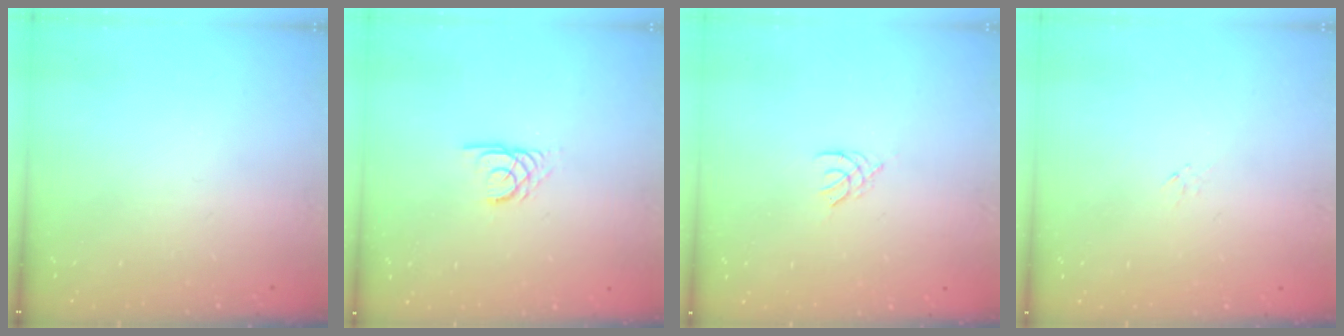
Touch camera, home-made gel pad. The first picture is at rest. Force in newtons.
{"total": 2.4, "press": 2.4, "slide": 0.2}
{"total": 2.1, "press": 2.0, "slide": 0.4}
{"total": 0.0}